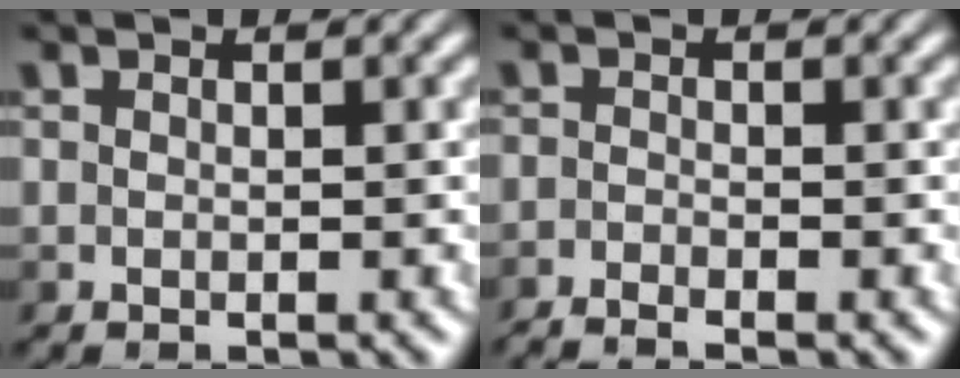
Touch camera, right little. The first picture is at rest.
{"total": 2.3, "force": [-1.8, 0.2, 1.4], "torque": [-0.030, 0.000, -0.041]}